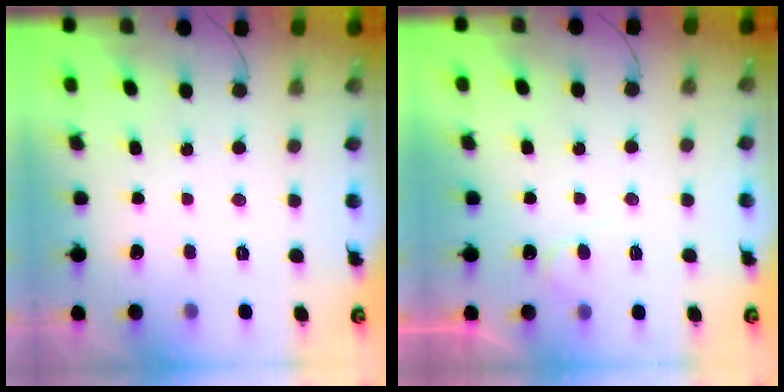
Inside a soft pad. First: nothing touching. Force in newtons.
{"total": 3.7, "press": 3.6, "slide": 0.3}